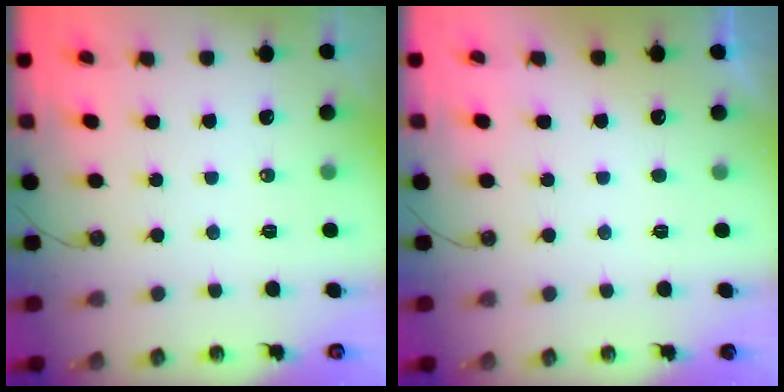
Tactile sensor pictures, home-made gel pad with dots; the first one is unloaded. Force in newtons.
{"total": 0.8, "press": 0.5, "slide": 0.6}